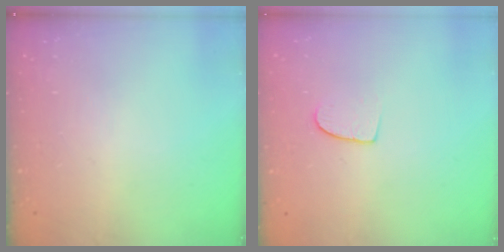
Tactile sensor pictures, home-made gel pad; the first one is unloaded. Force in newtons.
{"total": 6.8, "press": 6.7, "slide": 0.5}